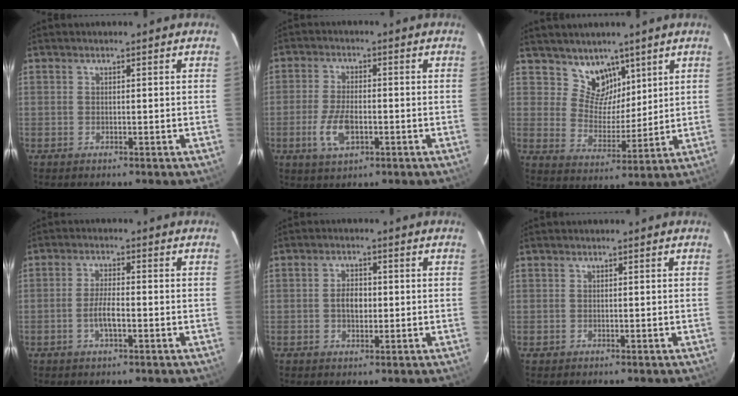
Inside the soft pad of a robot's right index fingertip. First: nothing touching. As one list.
[{"total": 7.1, "force": [-2.4, 3.3, 5.8], "torque": [-0.127, -0.006, -0.043]}, {"total": 7.8, "force": [5.6, 5.2, 1.8], "torque": [-0.018, -0.009, 0.106]}, {"total": 4.2, "force": [-1.5, 1.2, 3.8], "torque": [-0.078, 0.002, -0.028]}, {"total": 3.6, "force": [-0.2, 2.2, 2.8], "torque": [-0.051, 0.006, -0.003]}, {"total": 0.5, "force": [-0.1, 0.5, 0.0], "torque": [0.002, 0.001, 0.000]}]